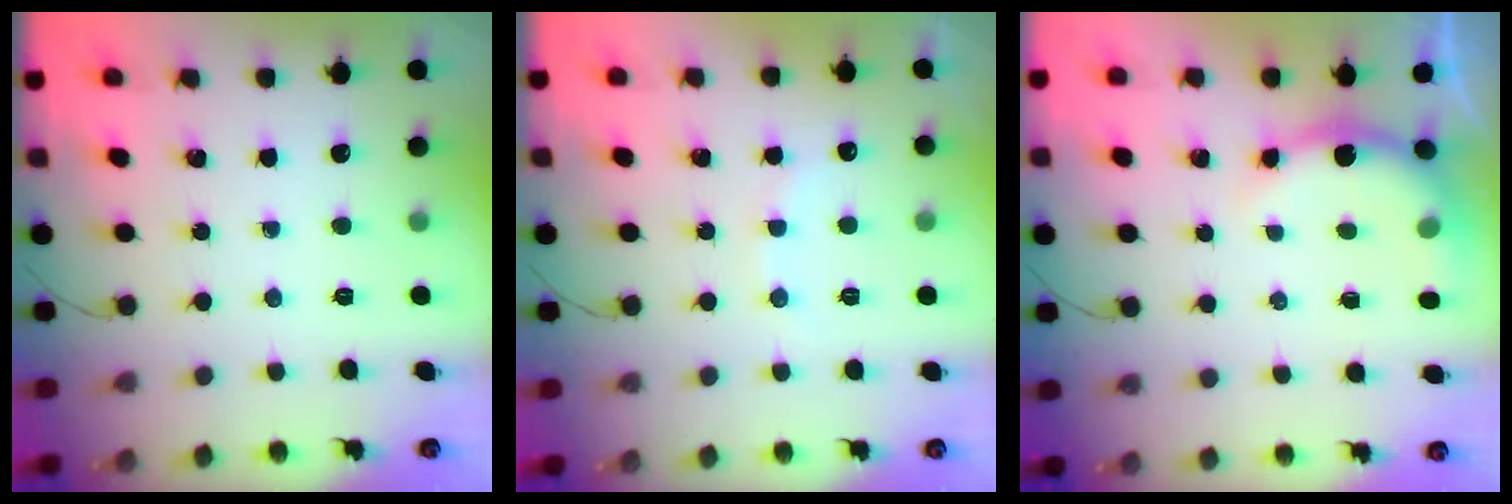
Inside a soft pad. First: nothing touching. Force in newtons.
{"total": 7.1, "press": 7.0, "slide": 1.5}
{"total": 5.2, "press": 5.2, "slide": 0.5}